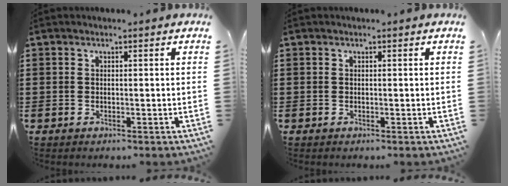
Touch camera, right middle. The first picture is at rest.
{"total": 0.0}